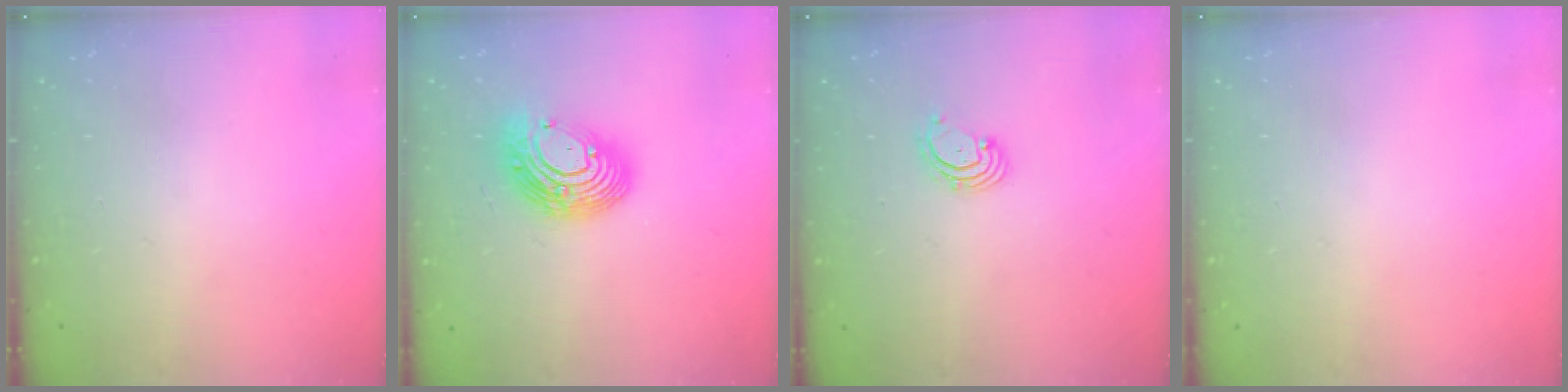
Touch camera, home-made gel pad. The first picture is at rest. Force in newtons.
{"total": 14.5, "press": 14.4, "slide": 1.3}
{"total": 1.8, "press": 1.7, "slide": 0.6}
{"total": 0.0}